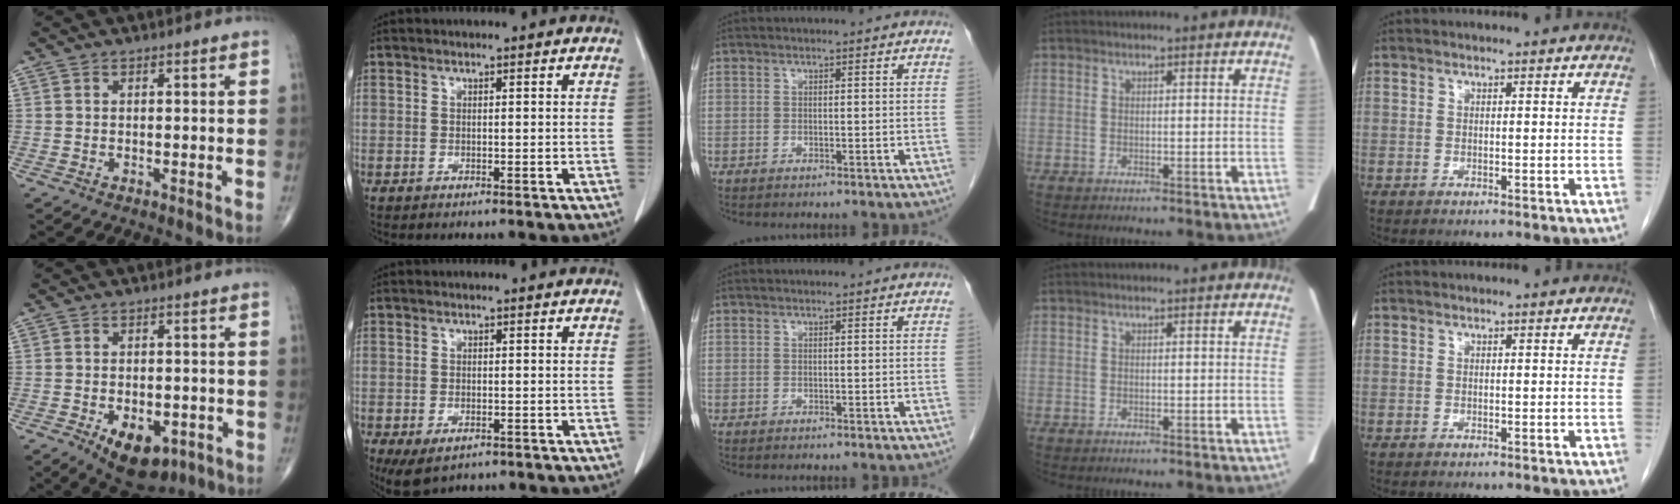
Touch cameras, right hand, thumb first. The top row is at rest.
{"thumb": {"total": 10.4, "force": [-4.9, 5.9, 7.1], "torque": [-0.086, 0.010, -0.061]}, "index": {"total": 4.7, "force": [-2.7, 2.5, 3.0], "torque": [-0.055, -0.009, -0.034]}}